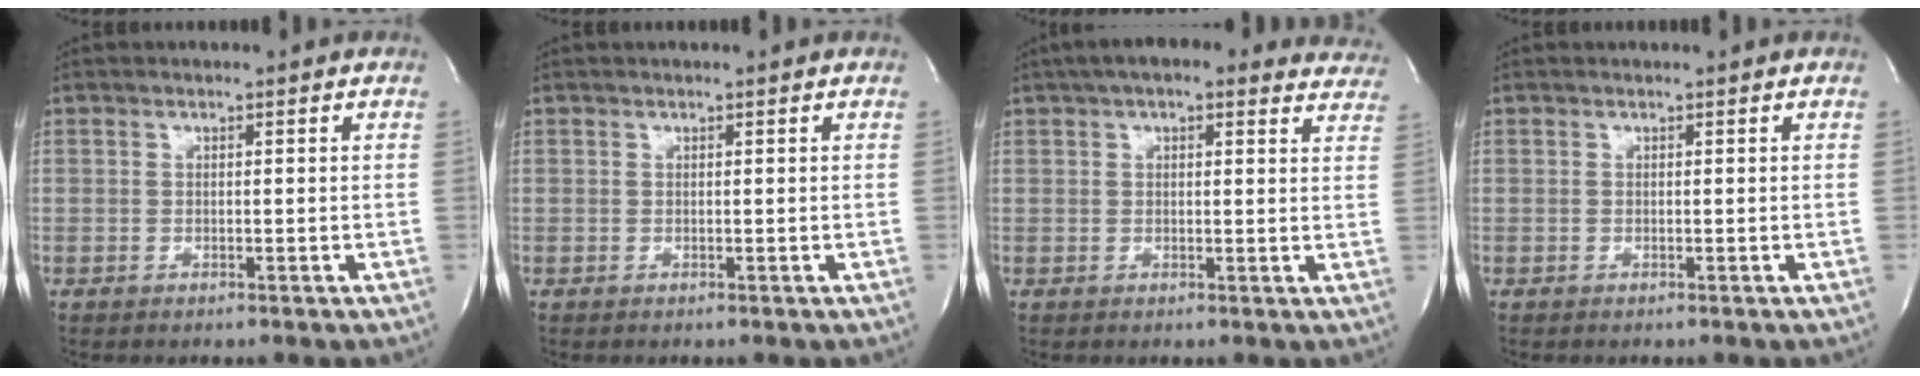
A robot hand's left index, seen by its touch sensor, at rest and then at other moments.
{"total": 1.2, "force": [1.1, 0.0, 0.4], "torque": [-0.009, 0.014, 0.015]}
{"total": 16.5, "force": [13.8, 5.0, 7.5], "torque": [-0.090, 0.036, 0.158]}
{"total": 0.0}